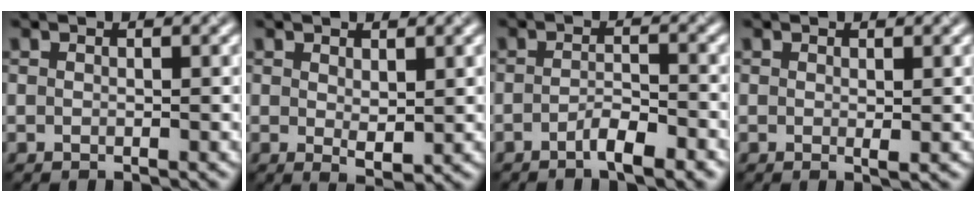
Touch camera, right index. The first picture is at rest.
{"total": 1.8, "force": [0.6, 0.7, 1.5], "torque": [-0.027, -0.008, 0.015]}
{"total": 3.2, "force": [-1.8, 0.8, 2.5], "torque": [-0.045, 0.004, -0.035]}
{"total": 0.8, "force": [0.1, 0.1, 0.8], "torque": [-0.011, -0.004, 0.000]}